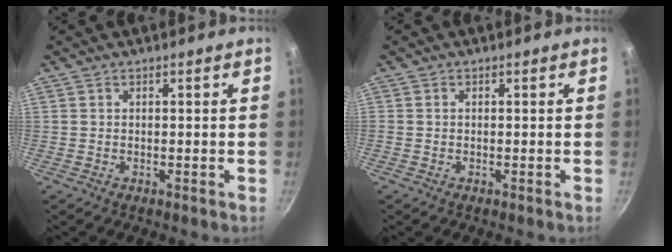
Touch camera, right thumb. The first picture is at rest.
{"total": 0.0}